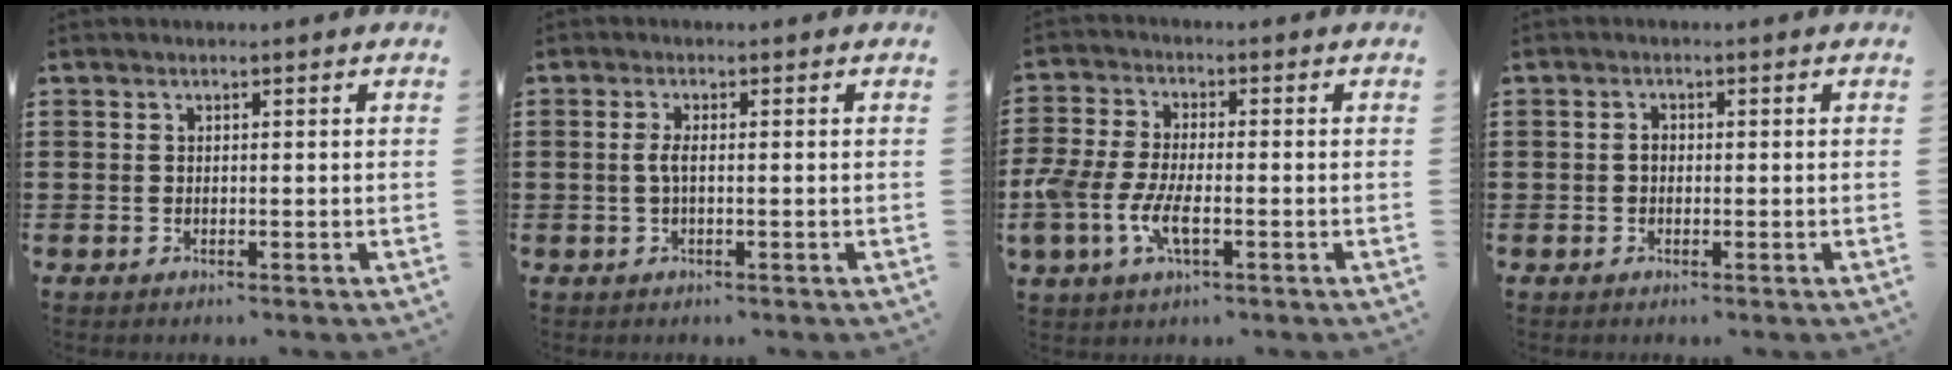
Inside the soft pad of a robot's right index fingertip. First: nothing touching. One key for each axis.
{"total": 2.0, "fx": -0.2, "fy": 0.5, "fz": 1.9, "tx": -0.053, "ty": -0.005, "tz": -0.011}
{"total": 6.7, "fx": -2.1, "fy": 2.8, "fz": 5.7, "tx": -0.140, "ty": -0.009, "tz": -0.045}
{"total": 1.2, "fx": -0.2, "fy": 0.8, "fz": 0.9, "tx": -0.019, "ty": 0.002, "tz": -0.004}